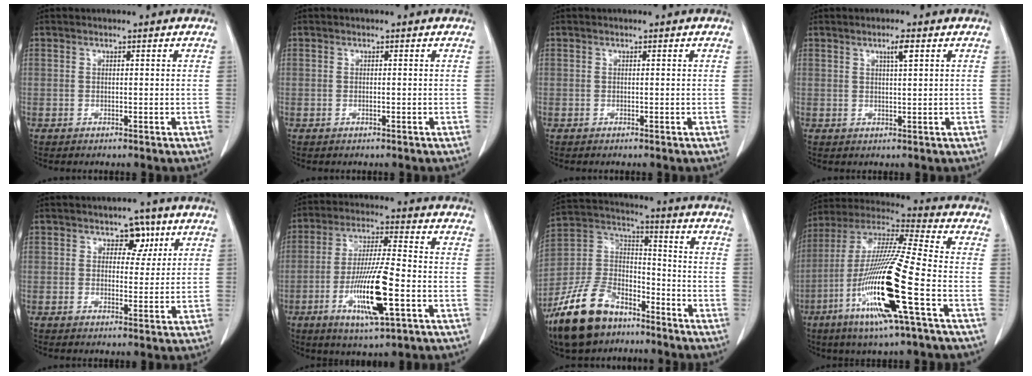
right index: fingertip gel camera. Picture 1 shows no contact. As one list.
[{"total": 0.0}, {"total": 0.0}, {"total": 2.2, "force": [1.1, 0.0, 1.9], "torque": [-0.036, -0.001, 0.018]}, {"total": 4.0, "force": [2.0, 2.7, 2.1], "torque": [-0.018, 0.005, 0.027]}, {"total": 13.1, "force": [-4.2, 1.3, 12.4], "torque": [-0.235, -0.015, -0.075]}, {"total": 16.0, "force": [-11.3, 8.1, 8.0], "torque": [-0.178, 0.020, -0.209]}, {"total": 19.6, "force": [-6.8, 0.0, 18.4], "torque": [-0.389, -0.029, -0.138]}]